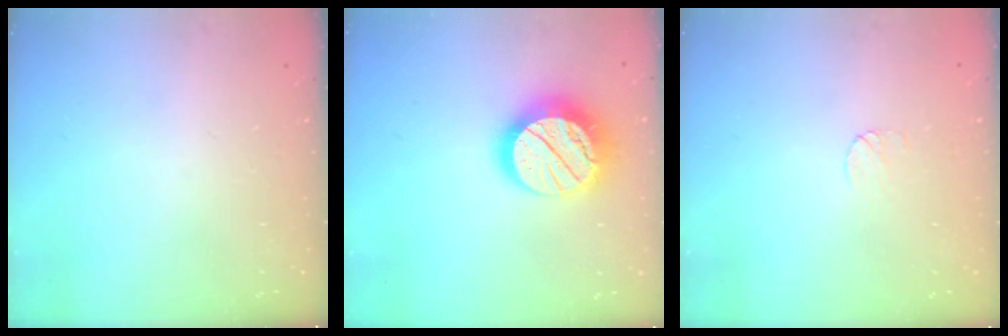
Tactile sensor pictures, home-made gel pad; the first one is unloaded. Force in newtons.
{"total": 17.9, "press": 17.9, "slide": 1.3}
{"total": 4.9, "press": 4.8, "slide": 0.4}